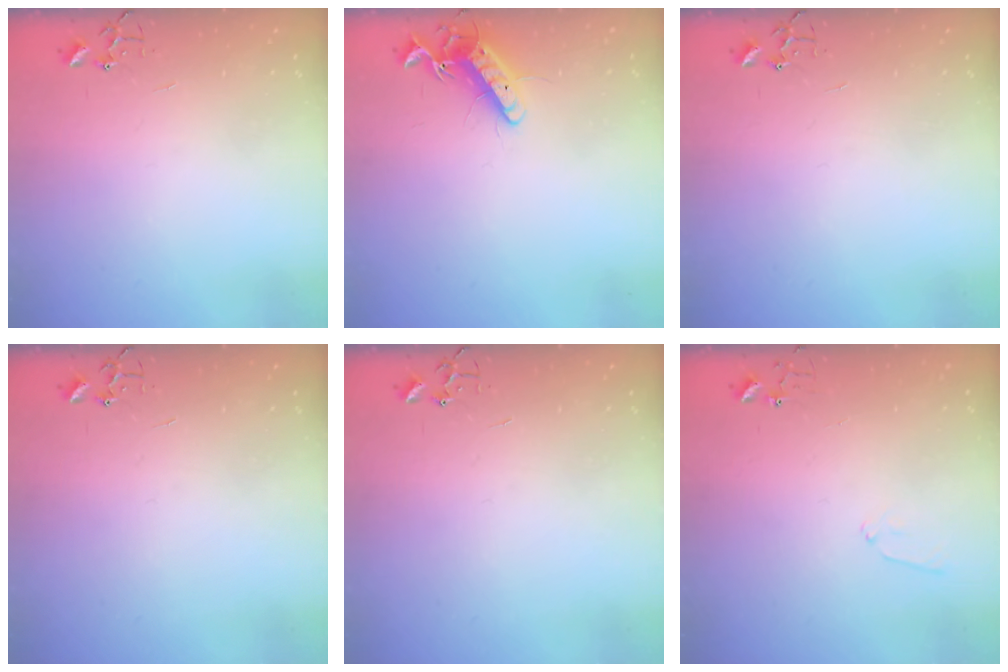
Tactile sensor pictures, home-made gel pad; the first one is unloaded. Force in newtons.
{"total": 12.0, "press": 11.9, "slide": 1.2}
{"total": 0.0}
{"total": 0.0}
{"total": 0.0}
{"total": 5.8, "press": 5.8, "slide": 0.7}